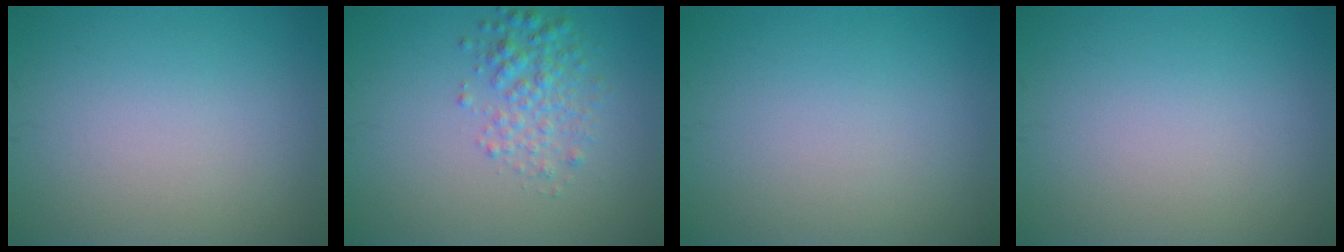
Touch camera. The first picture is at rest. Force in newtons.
{"total": 2.8, "press": 2.8, "slide": 0.0}
{"total": 0.0}
{"total": 0.0}